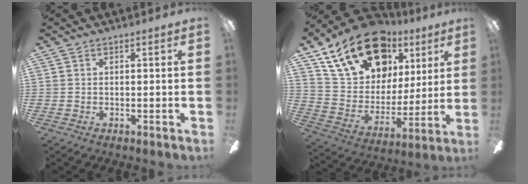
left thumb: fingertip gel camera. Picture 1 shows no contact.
{"total": 22.2, "force": [13.9, 13.2, 11.2], "torque": [-0.195, -0.064, 0.258]}